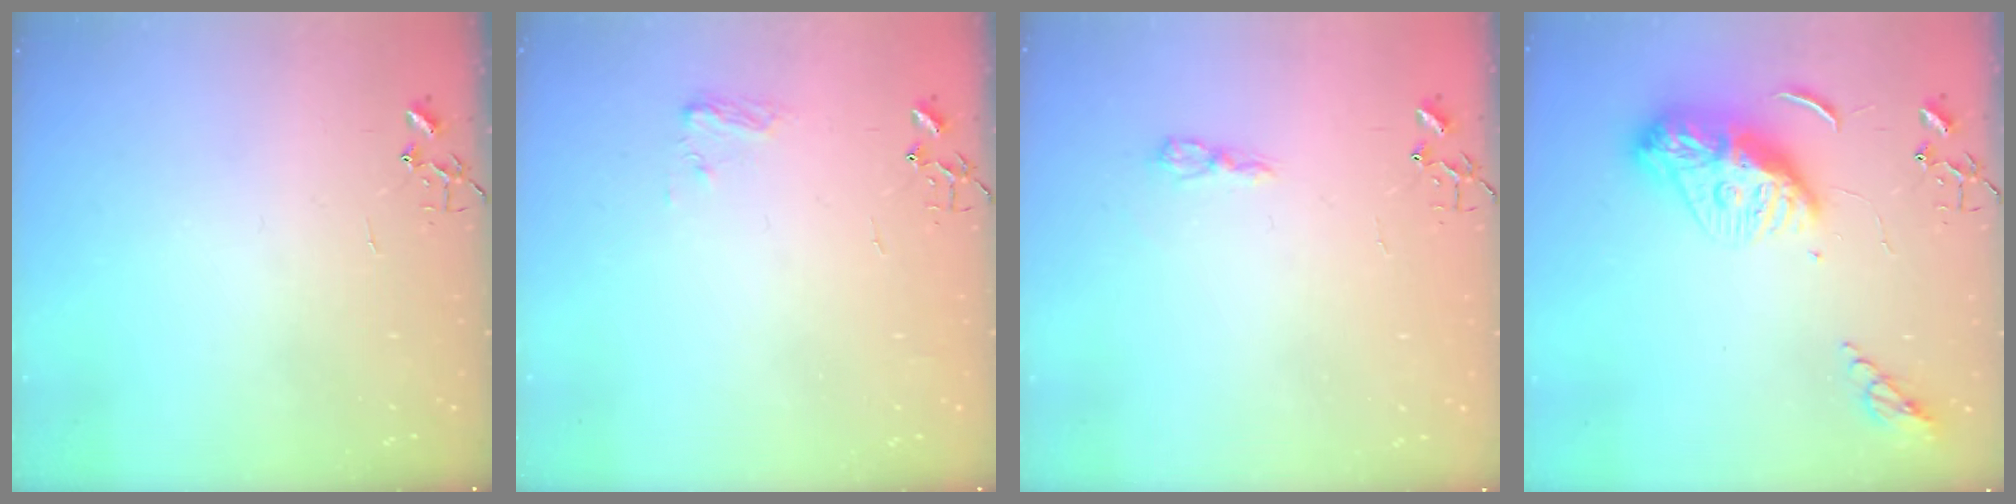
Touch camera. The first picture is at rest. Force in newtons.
{"total": 6.2, "press": 6.2, "slide": 0.6}
{"total": 4.6, "press": 4.5, "slide": 0.6}
{"total": 12.1, "press": 12.1, "slide": 0.6}